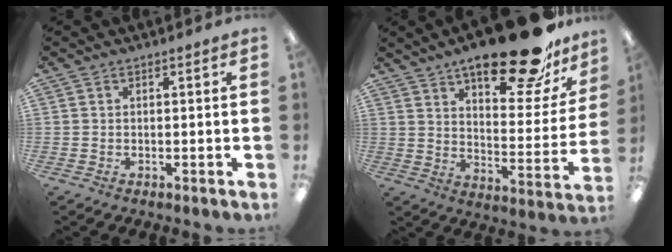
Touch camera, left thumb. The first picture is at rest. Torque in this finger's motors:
{"motor_torque": [2.64, 2.37, 1.62, -1.15, 0.16]}